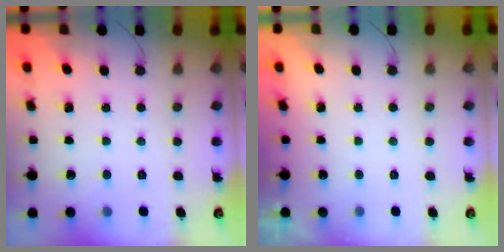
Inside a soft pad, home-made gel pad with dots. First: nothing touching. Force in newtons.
{"total": 1.8, "press": 0.1, "slide": 1.8}